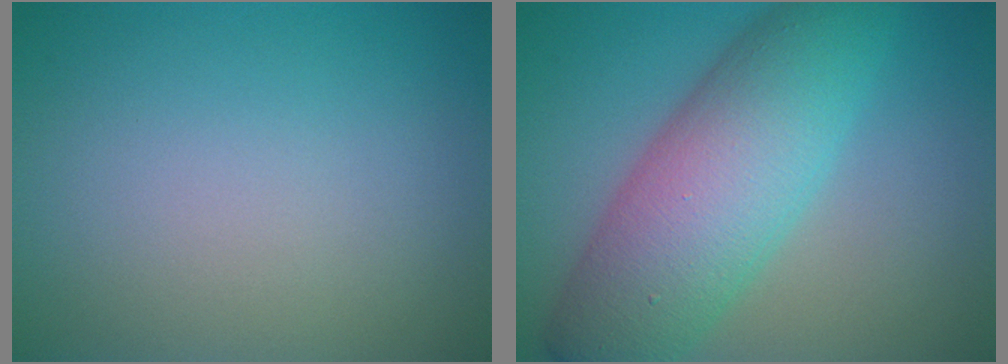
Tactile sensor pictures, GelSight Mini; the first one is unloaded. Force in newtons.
{"total": 9.8, "press": 9.8, "slide": 0.3}